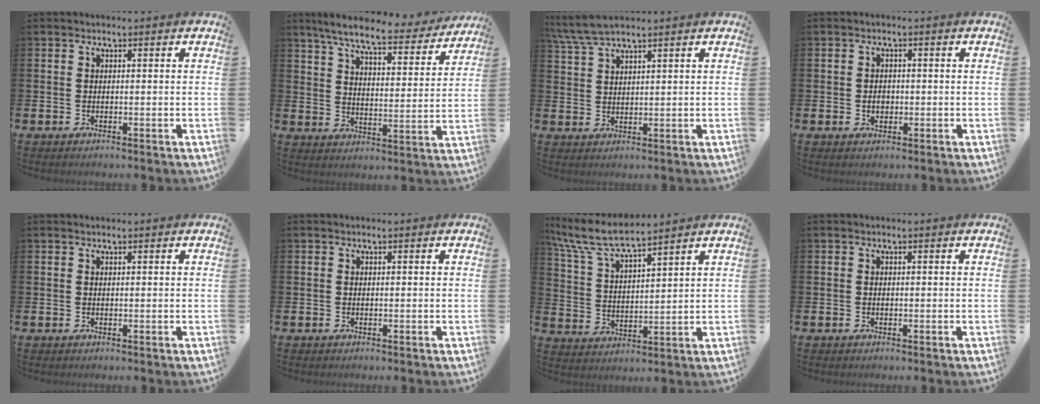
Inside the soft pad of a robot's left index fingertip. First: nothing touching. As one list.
[{"total": 7.9, "force": [7.0, 1.0, 3.4], "torque": [-0.090, -0.037, 0.119]}, {"total": 4.7, "force": [4.1, 0.4, 2.2], "torque": [-0.060, -0.005, 0.077]}, {"total": 1.8, "force": [-0.4, 1.4, 1.0], "torque": [-0.012, 0.002, -0.011]}, {"total": 0.0}, {"total": 0.0}, {"total": 7.6, "force": [6.9, 0.9, 3.0], "torque": [-0.090, -0.032, 0.121]}, {"total": 0.0}]